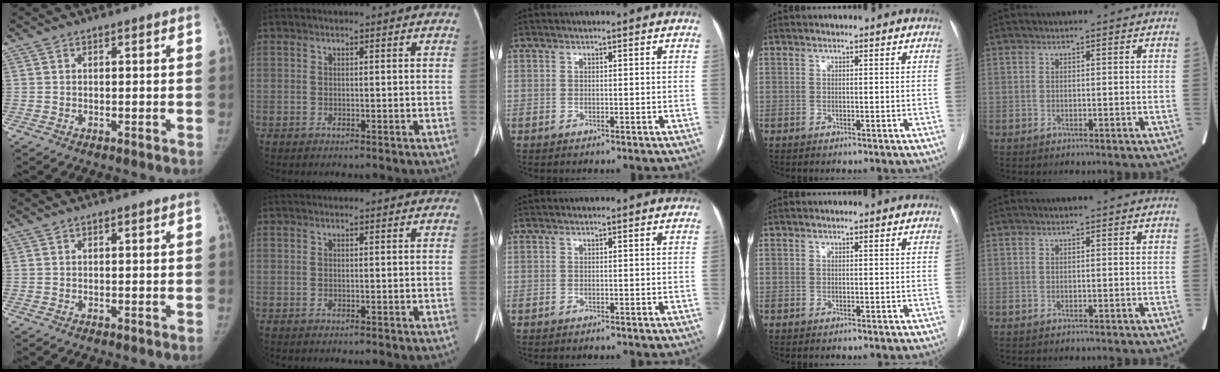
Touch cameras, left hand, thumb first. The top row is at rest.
{}